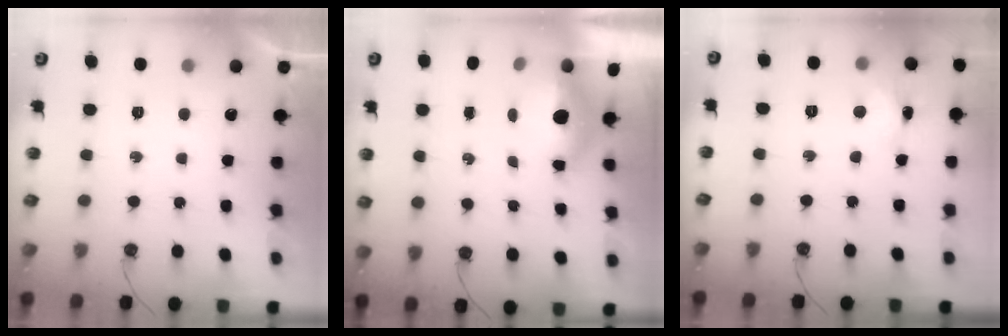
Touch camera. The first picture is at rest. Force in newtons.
{"total": 5.7, "press": 5.3, "slide": 2.1}
{"total": 2.9, "press": 2.9, "slide": 0.2}